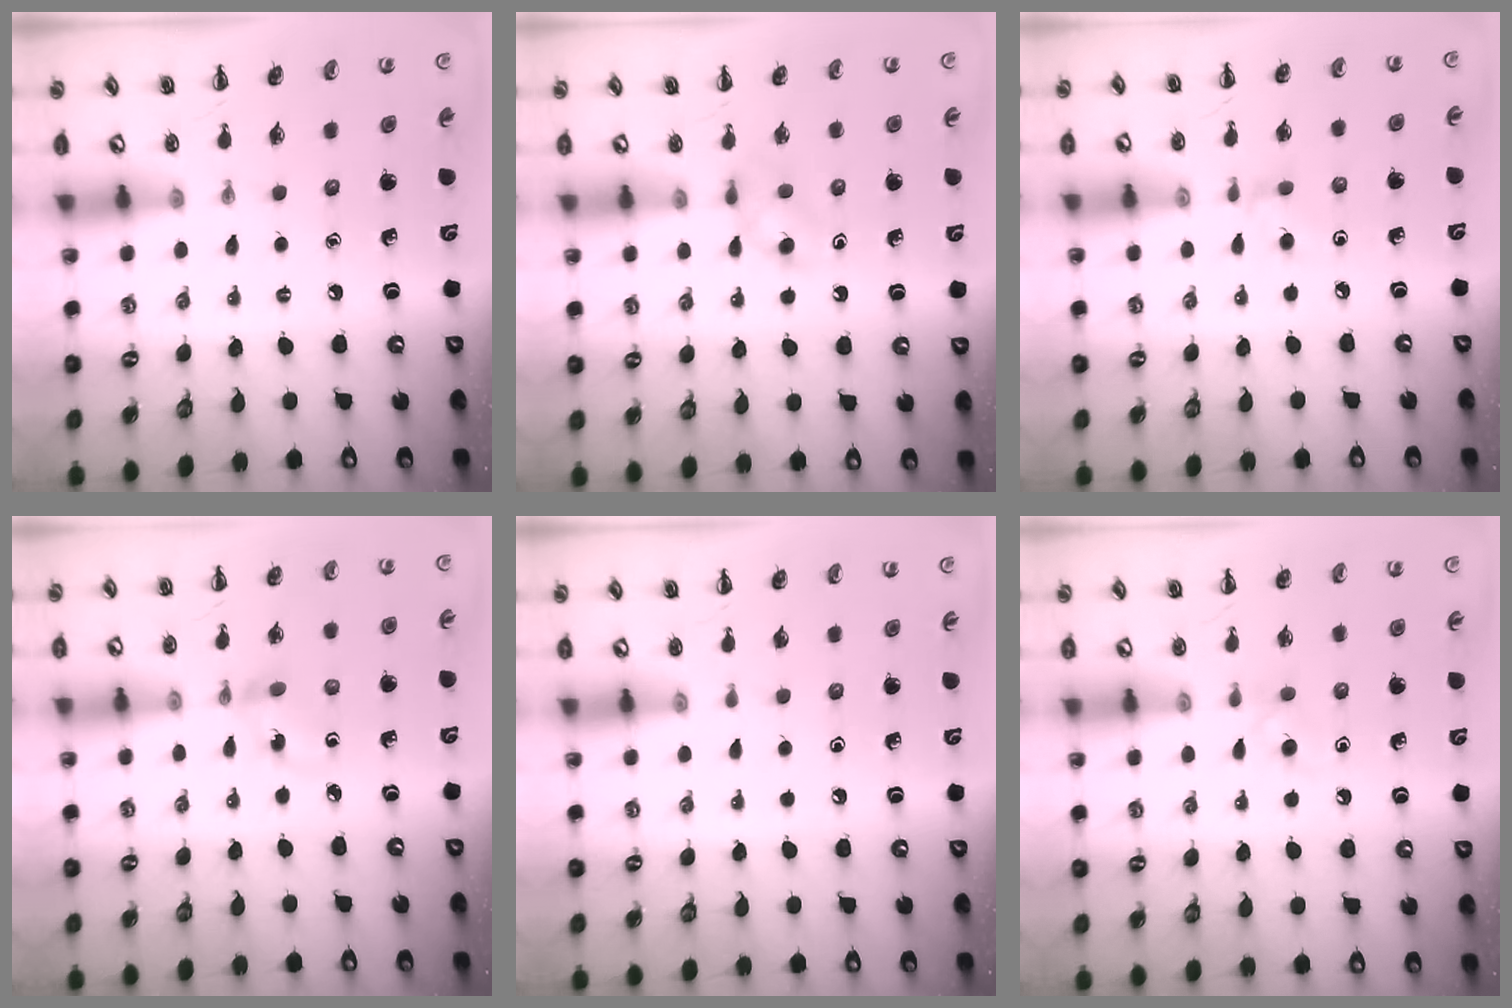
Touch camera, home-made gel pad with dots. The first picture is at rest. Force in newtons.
{"total": 3.3, "press": 3.1, "slide": 1.1}
{"total": 3.7, "press": 3.5, "slide": 1.4}
{"total": 2.8, "press": 2.6, "slide": 1.0}
{"total": 0.0}
{"total": 3.9, "press": 3.6, "slide": 1.7}